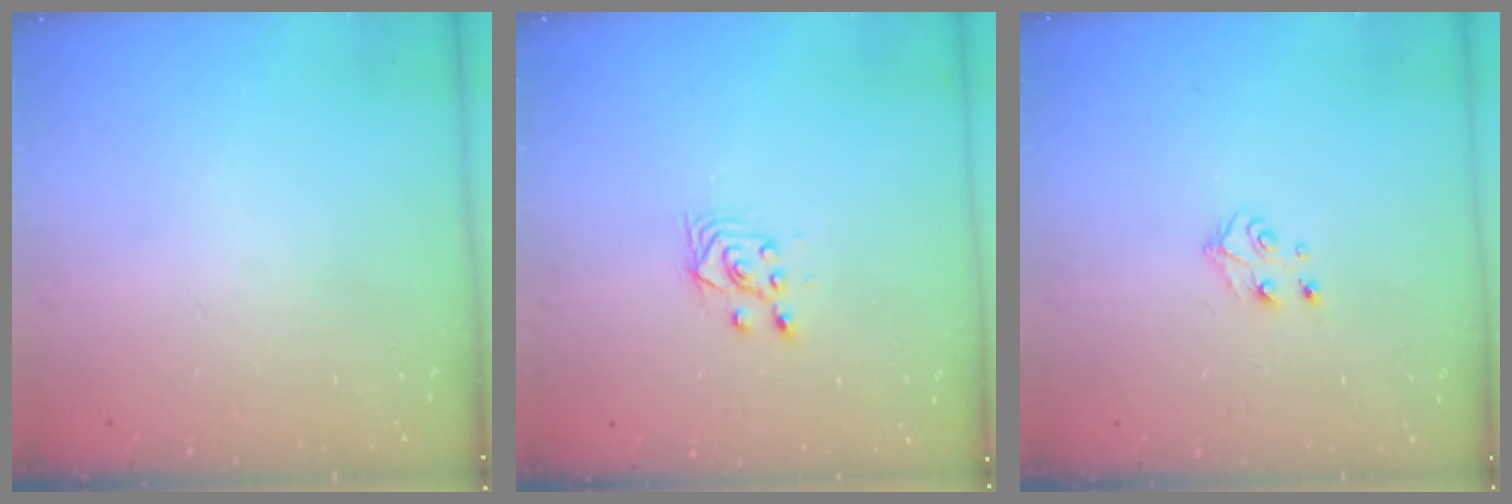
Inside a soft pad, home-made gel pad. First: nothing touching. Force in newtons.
{"total": 3.5, "press": 3.2, "slide": 1.4}
{"total": 4.7, "press": 4.7, "slide": 0.4}